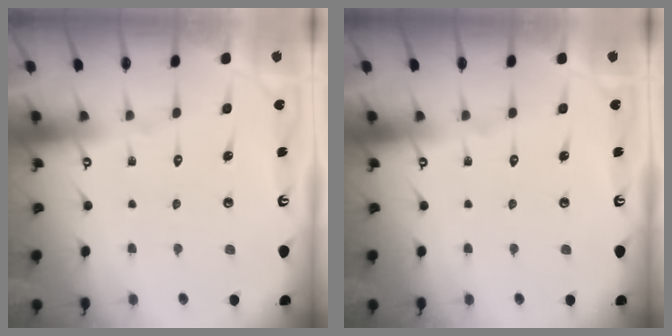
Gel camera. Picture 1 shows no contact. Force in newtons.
{"total": 0.0}